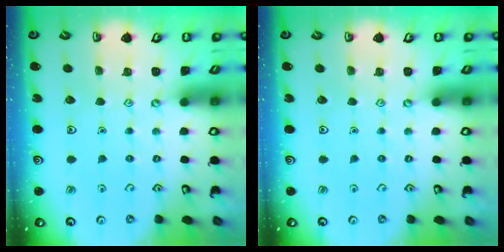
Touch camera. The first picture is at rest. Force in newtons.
{"total": 0.0}